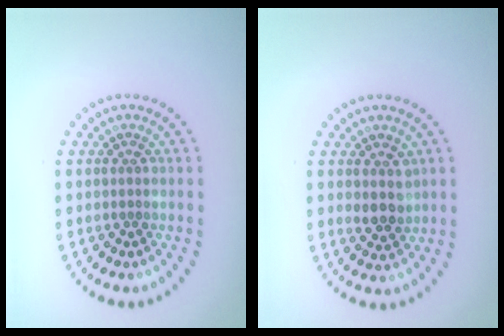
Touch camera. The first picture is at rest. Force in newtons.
{"total": 2.2, "press": 2.0, "slide": 0.9}